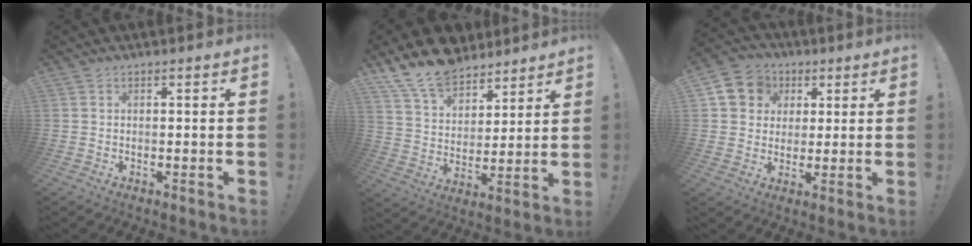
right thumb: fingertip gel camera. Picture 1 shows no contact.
{"total": 13.8, "force": [11.3, 6.9, 4.0], "torque": [-0.086, -0.081, 0.216]}
{"total": 9.6, "force": [3.0, 8.6, 2.9], "torque": [-0.039, -0.010, 0.062]}